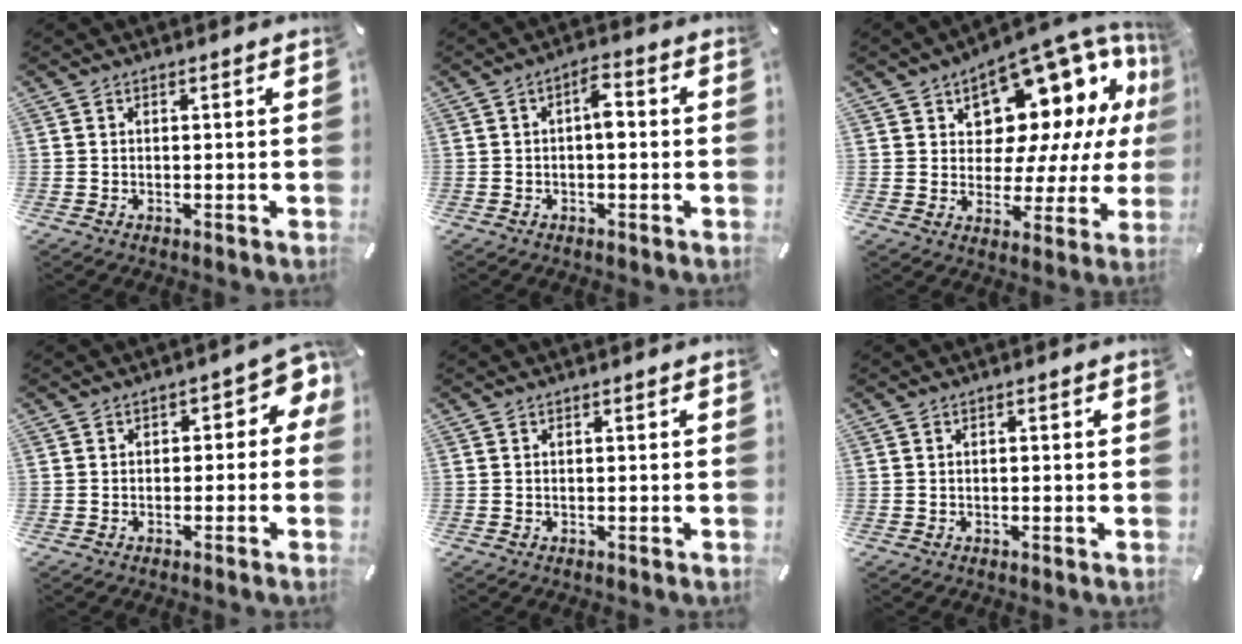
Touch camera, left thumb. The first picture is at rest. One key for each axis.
{"total": 4.6, "fx": -0.3, "fy": 2.1, "fz": 4.1, "tx": -0.062, "ty": 0.010, "tz": -0.012}
{"total": 14.0, "fx": 9.4, "fy": 8.4, "fz": 6.2, "tx": -0.079, "ty": -0.095, "tz": 0.161}
{"total": 4.7, "fx": 0.1, "fy": 3.1, "fz": 3.5, "tx": -0.045, "ty": 0.006, "tz": -0.005}
{"total": 0.0}
{"total": 0.6, "fx": -0.2, "fy": 0.2, "fz": 0.6, "tx": -0.011, "ty": -0.001, "tz": -0.003}